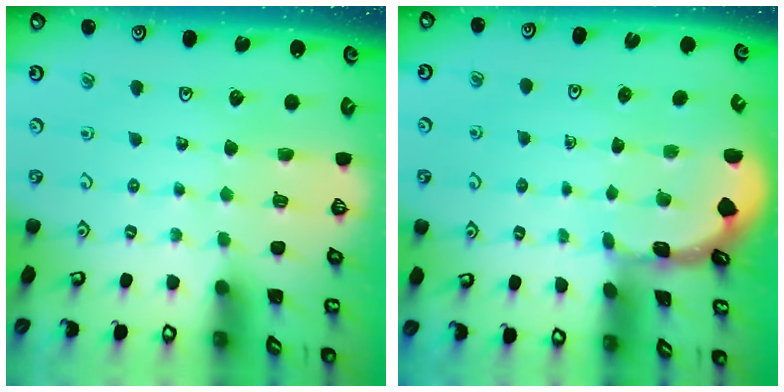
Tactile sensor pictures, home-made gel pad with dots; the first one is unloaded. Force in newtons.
{"total": 1.1, "press": 1.1, "slide": 0.2}